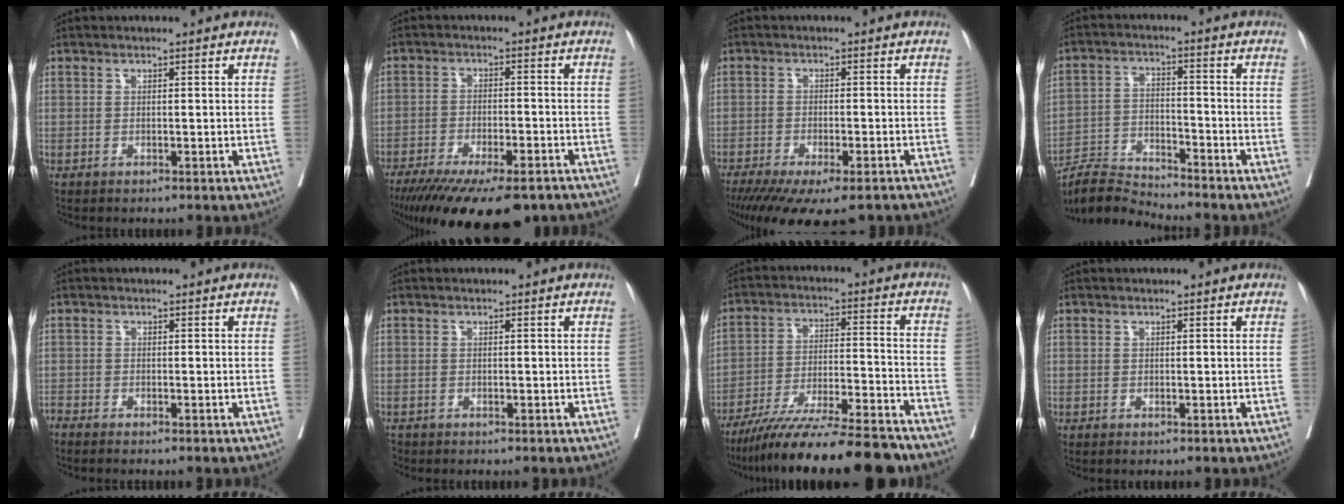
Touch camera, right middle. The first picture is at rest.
{"total": 18.3, "force": [-14.1, 4.2, 10.9], "torque": [-0.167, -0.039, -0.207]}
{"total": 14.5, "force": [-11.3, 3.5, 8.5], "torque": [-0.142, -0.028, -0.165]}
{"total": 7.1, "force": [-7.0, -0.5, -0.4], "torque": [-0.004, 0.003, -0.130]}
{"total": 1.9, "force": [-1.9, -0.1, 0.4], "torque": [-0.011, -0.004, -0.034]}
{"total": 1.0, "force": [-0.9, 0.5, 0.1], "torque": [-0.009, -0.002, -0.018]}
{"total": 20.0, "force": [-17.3, 0.9, 10.0], "torque": [-0.155, -0.022, -0.279]}
{"total": 0.5, "force": [-0.2, 0.5, 0.0], "torque": [0.003, 0.006, -0.007]}